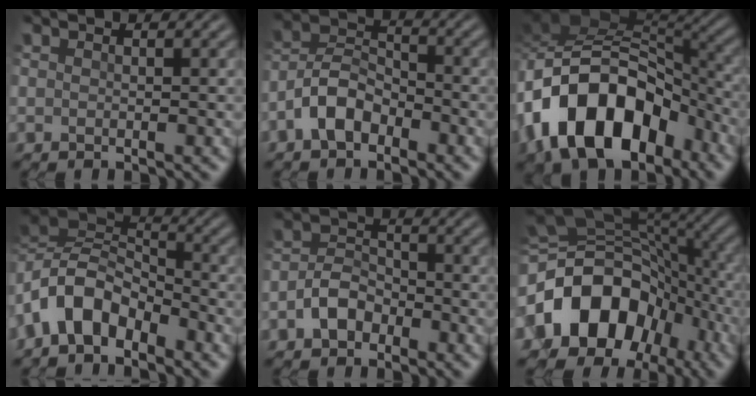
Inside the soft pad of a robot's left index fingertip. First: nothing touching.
{"total": 4.3, "force": [-2.9, 2.2, 2.3], "torque": [-0.045, 0.010, -0.060]}
{"total": 12.9, "force": [-6.1, 8.0, 8.1], "torque": [-0.141, 0.006, -0.112]}
{"total": 6.9, "force": [-4.1, 3.8, 3.9], "torque": [-0.075, 0.006, -0.089]}
{"total": 3.1, "force": [-2.1, 1.8, 1.4], "torque": [-0.027, 0.007, -0.040]}
{"total": 13.9, "force": [-5.2, 10.3, 7.9], "torque": [-0.148, -0.010, -0.091]}